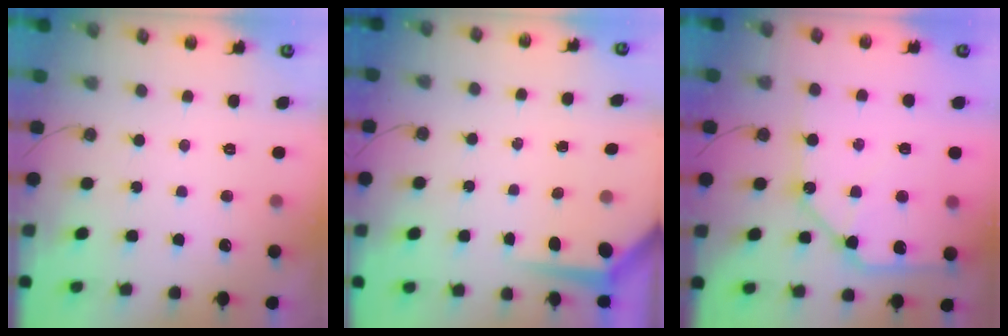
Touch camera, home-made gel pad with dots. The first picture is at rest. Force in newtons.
{"total": 4.0, "press": 3.9, "slide": 0.3}
{"total": 13.7, "press": 13.6, "slide": 1.6}